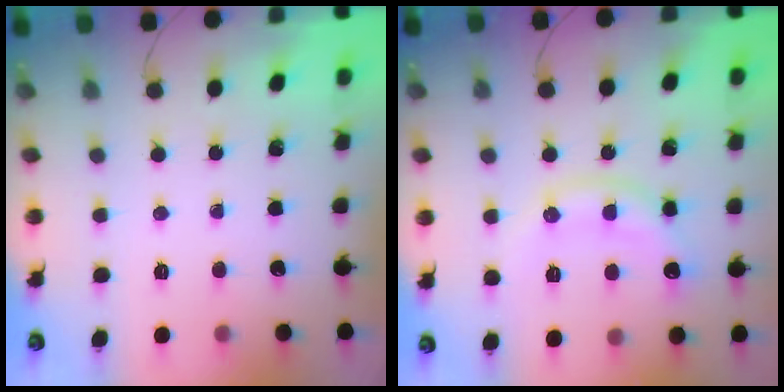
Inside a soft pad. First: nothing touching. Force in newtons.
{"total": 11.0, "press": 11.0, "slide": 0.6}